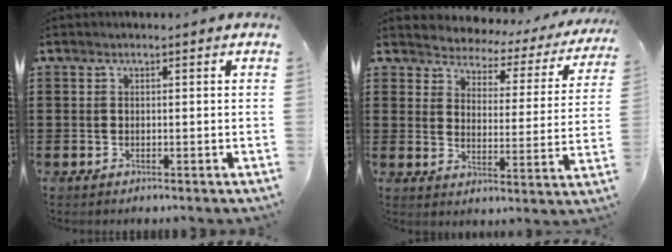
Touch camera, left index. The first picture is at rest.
{"total": 2.7, "force": [2.6, 0.8, 0.0], "torque": [-0.021, -0.026, 0.035]}